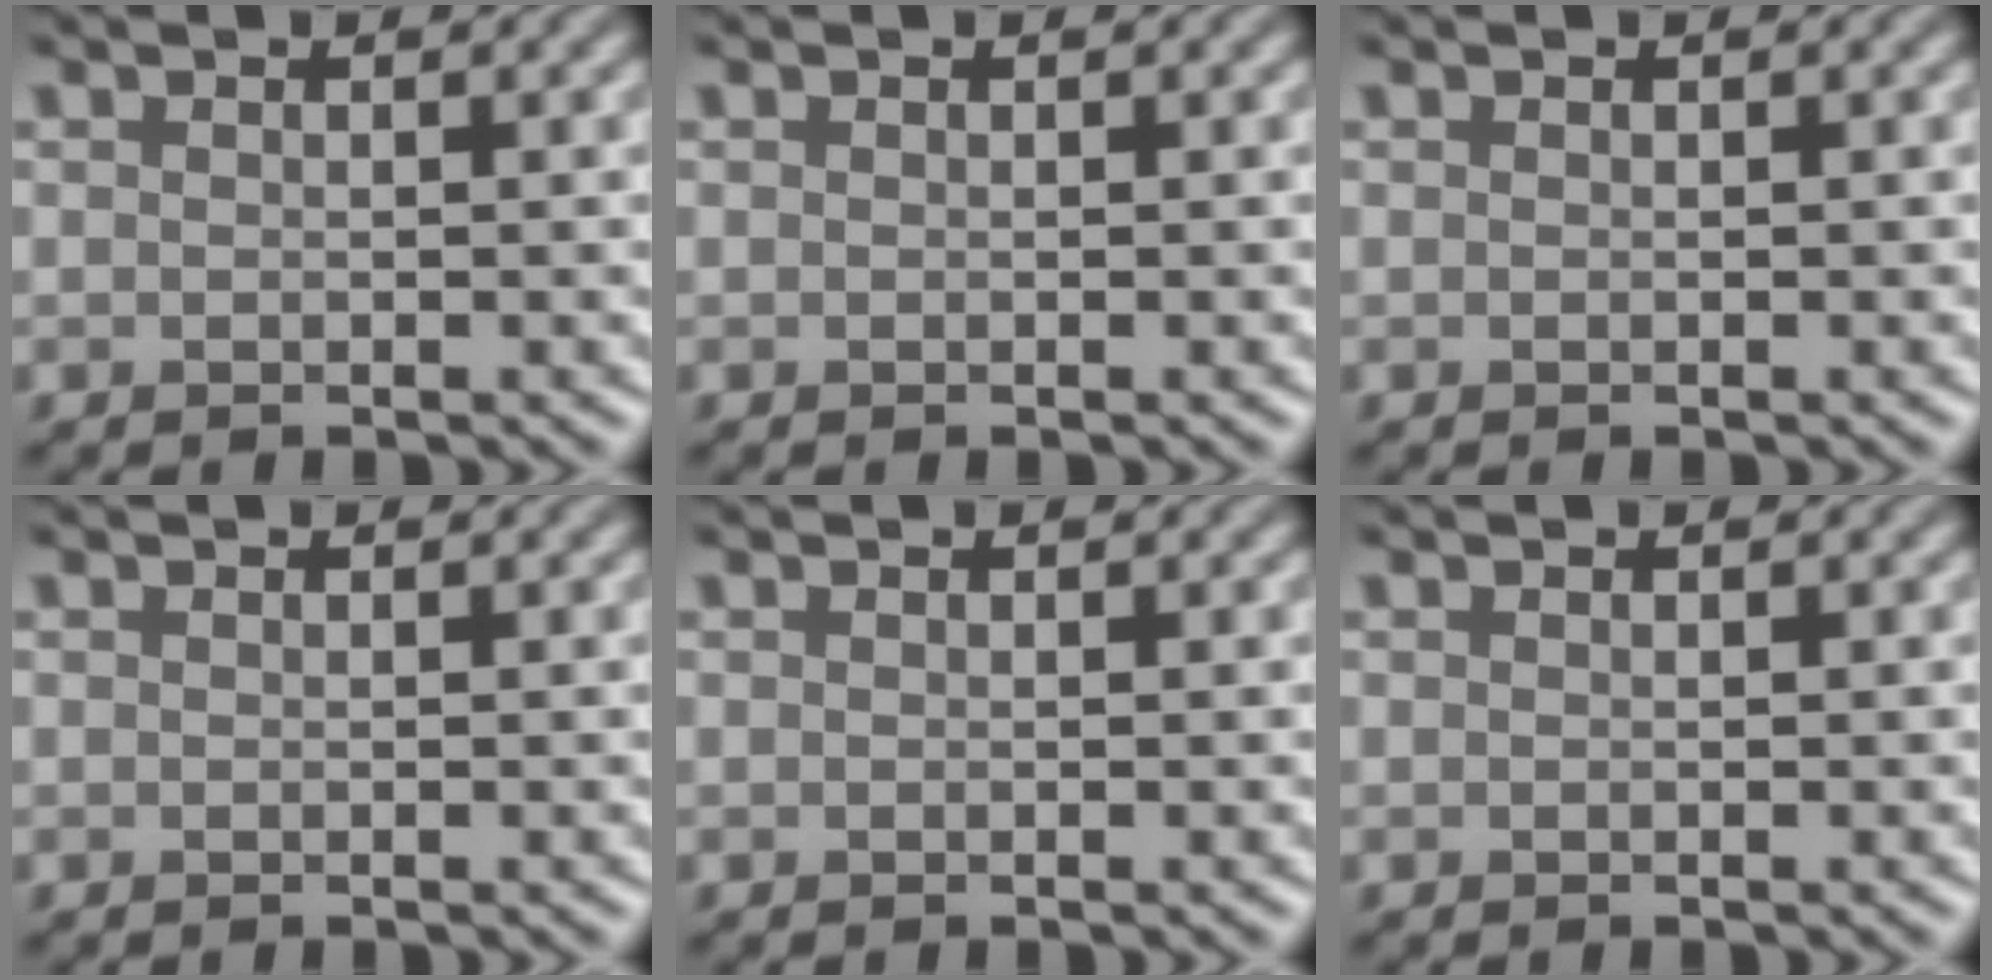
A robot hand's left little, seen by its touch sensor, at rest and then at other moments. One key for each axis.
{"total": 0.0}
{"total": 0.0}
{"total": 0.0}
{"total": 0.0}
{"total": 0.0}